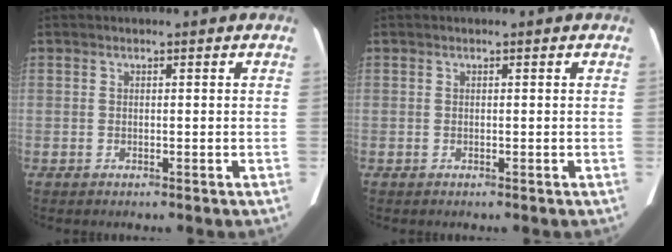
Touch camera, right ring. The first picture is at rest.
{"total": 0.0}